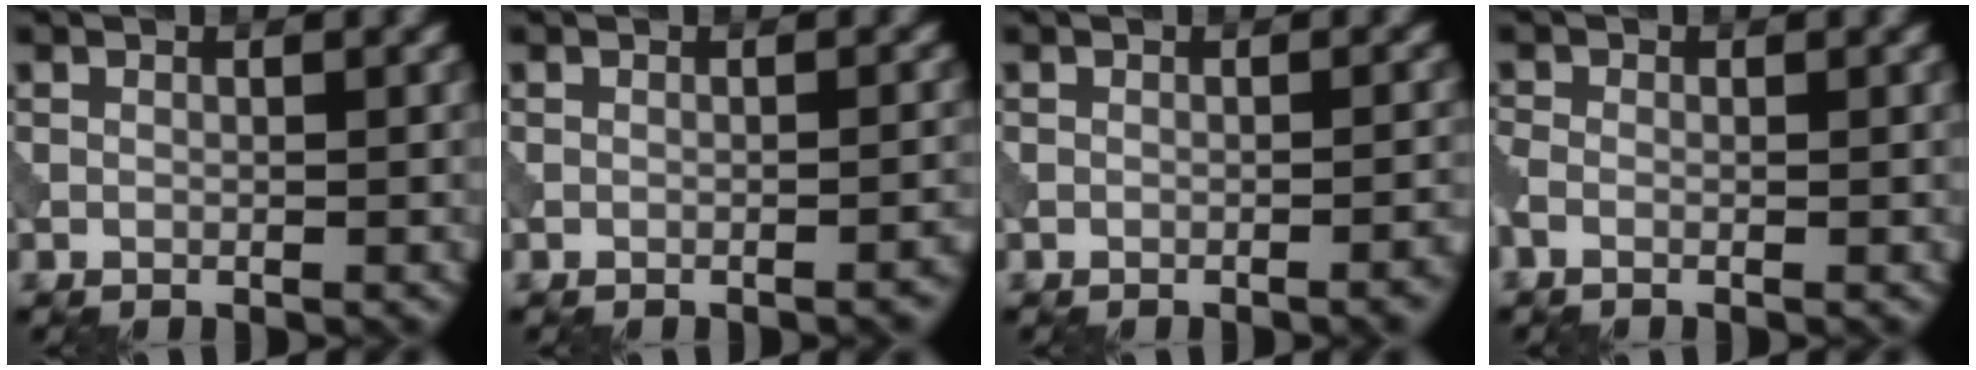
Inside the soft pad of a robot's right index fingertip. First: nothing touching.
{"total": 1.4, "force": [-0.8, 0.3, 1.1], "torque": [-0.009, 0.004, -0.014]}
{"total": 1.8, "force": [-0.9, 0.4, 1.6], "torque": [-0.012, 0.005, -0.015]}
{"total": 1.2, "force": [-0.6, 0.6, 0.9], "torque": [-0.023, -0.009, -0.016]}